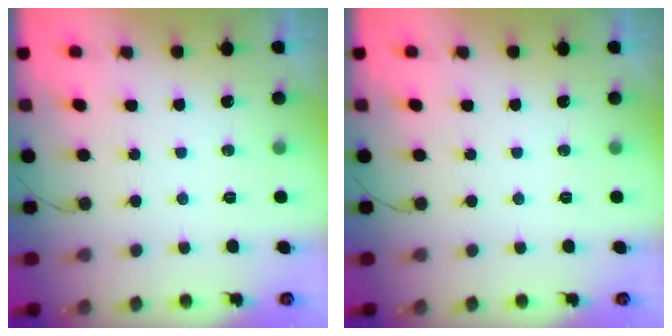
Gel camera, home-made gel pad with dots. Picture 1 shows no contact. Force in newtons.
{"total": 0.0}